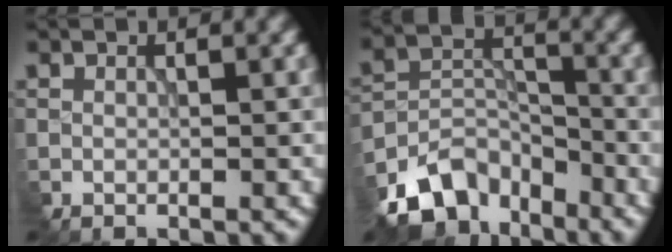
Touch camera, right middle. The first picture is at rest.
{"total": 7.7, "force": [-5.9, 4.0, 2.8], "torque": [-0.045, -0.006, -0.118]}